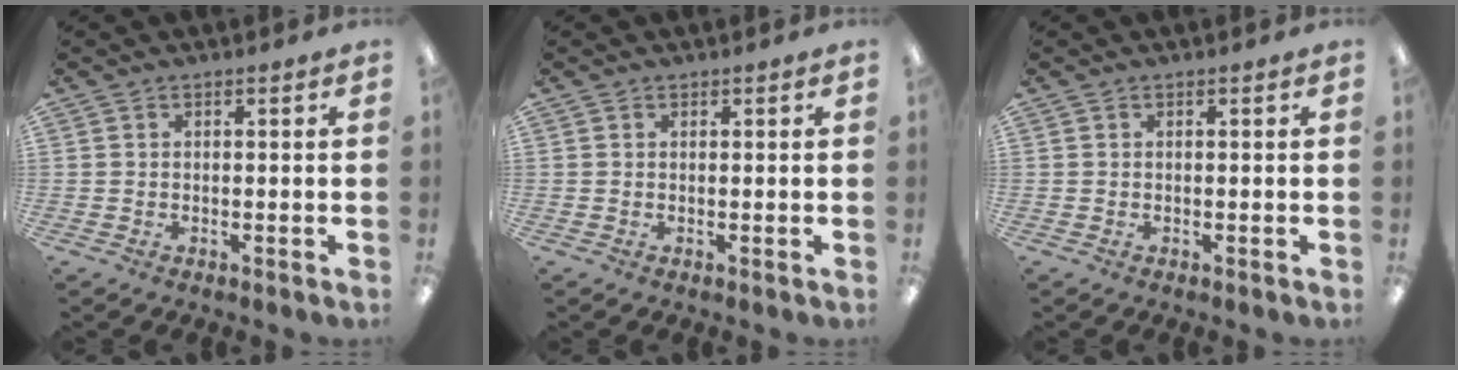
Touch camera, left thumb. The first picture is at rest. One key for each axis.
{"total": 0.0}
{"total": 0.0}